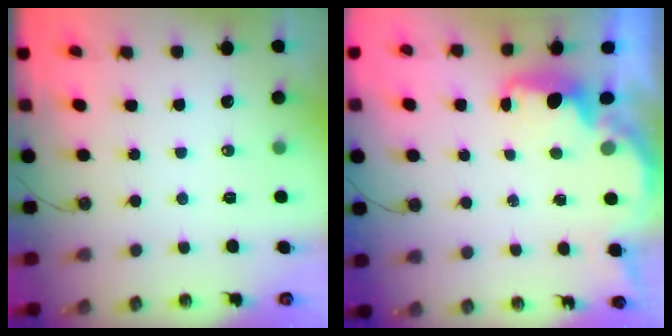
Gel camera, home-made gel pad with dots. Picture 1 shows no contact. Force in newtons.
{"total": 2.1, "press": 2.0, "slide": 0.8}